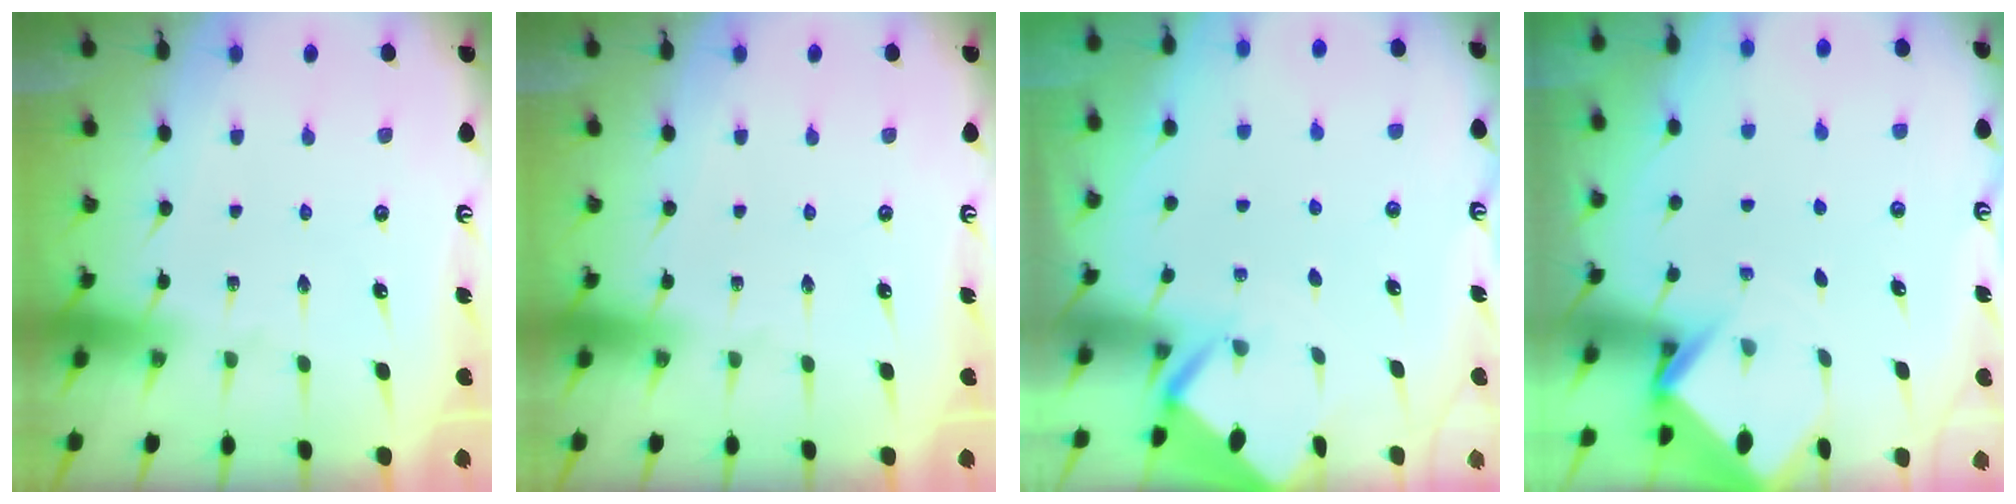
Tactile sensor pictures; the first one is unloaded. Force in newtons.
{"total": 0.0}
{"total": 2.7, "press": 2.7, "slide": 0.2}
{"total": 3.0, "press": 2.9, "slide": 0.3}